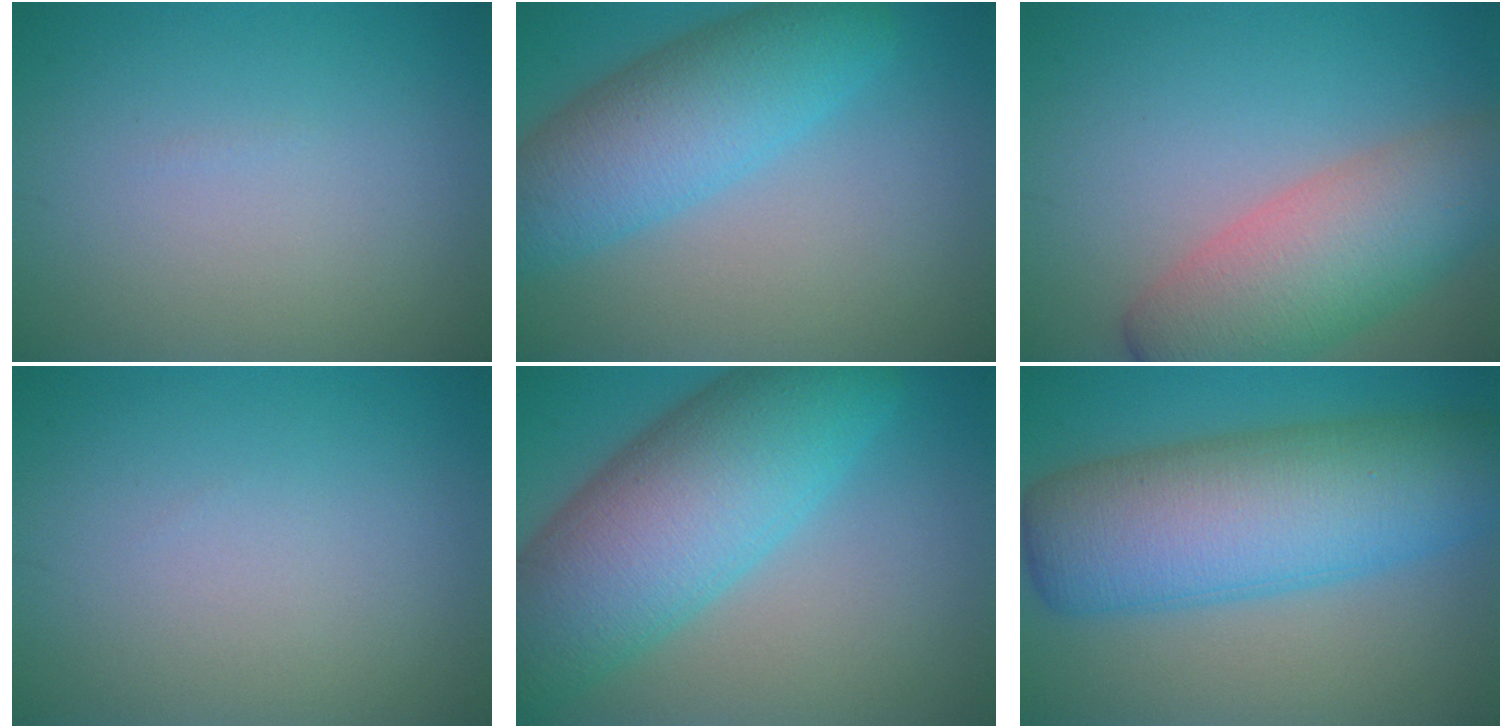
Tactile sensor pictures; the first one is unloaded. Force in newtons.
{"total": 7.6, "press": 7.6, "slide": 0.2}
{"total": 8.0, "press": 8.0, "slide": 0.8}
{"total": 0.0}
{"total": 12.1, "press": 12.1, "slide": 0.3}
{"total": 11.8, "press": 11.8, "slide": 0.0}